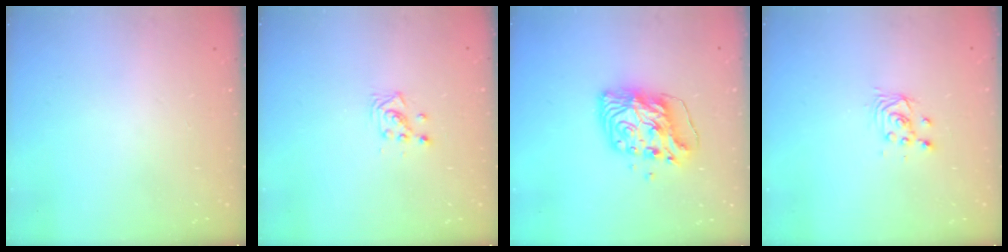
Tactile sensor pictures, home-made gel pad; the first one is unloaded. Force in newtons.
{"total": 3.6, "press": 3.6, "slide": 0.0}
{"total": 10.7, "press": 10.6, "slide": 0.9}
{"total": 2.7, "press": 2.7, "slide": 0.1}